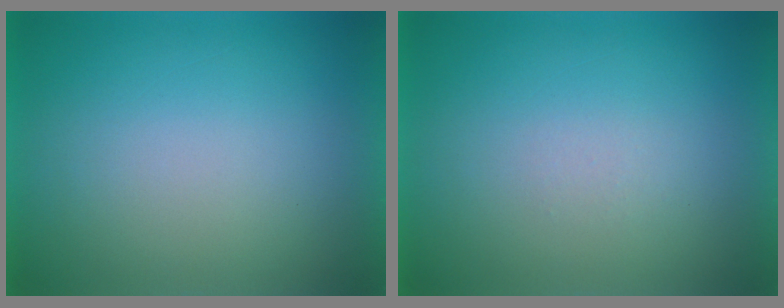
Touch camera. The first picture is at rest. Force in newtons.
{"total": 1.4}